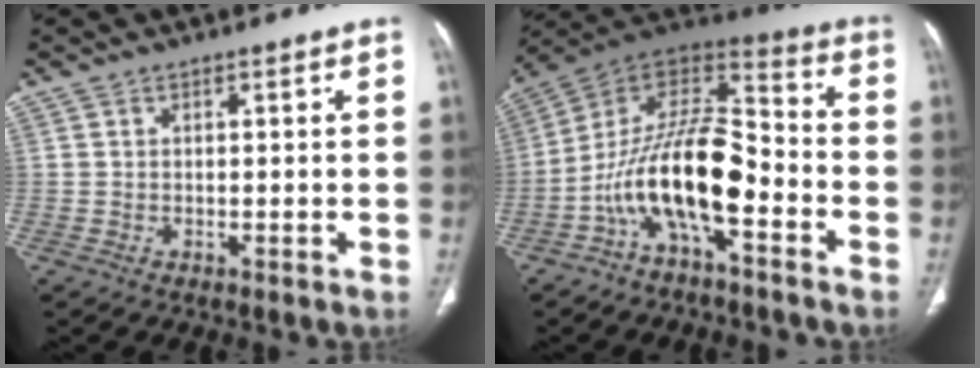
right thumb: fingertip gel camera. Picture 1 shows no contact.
{"total": 17.0, "force": [-6.5, 7.0, 14.0], "torque": [-0.240, 0.081, -0.118]}